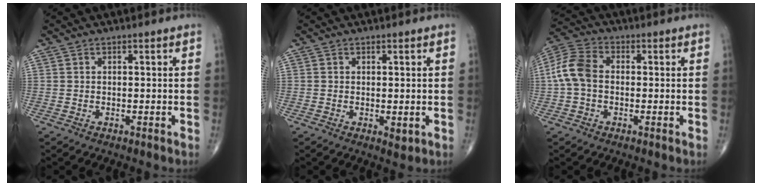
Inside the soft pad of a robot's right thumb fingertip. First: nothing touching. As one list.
[{"total": 1.6, "force": [-0.1, 0.7, 1.4], "torque": [-0.022, -0.007, 0.000]}, {"total": 7.2, "force": [-0.2, 4.9, 5.3], "torque": [-0.114, 0.020, -0.013]}]